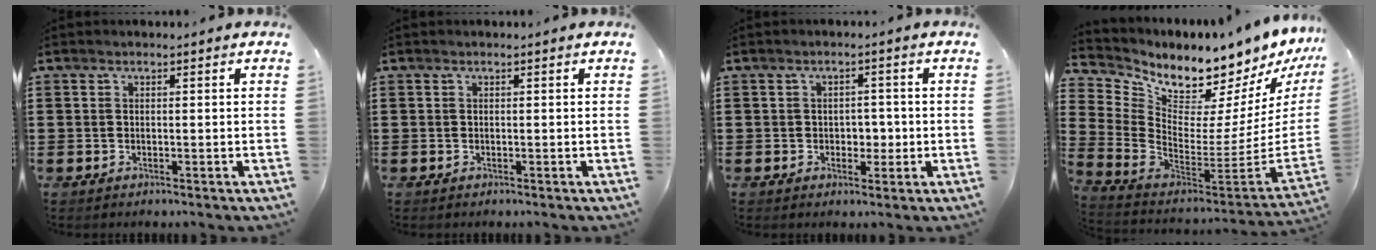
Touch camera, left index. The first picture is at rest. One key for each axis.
{"total": 0.0}
{"total": 2.6, "fx": -0.4, "fy": 2.0, "fz": 1.7, "tx": -0.030, "ty": 0.001, "tz": -0.014}
{"total": 6.9, "fx": 6.5, "fy": 1.6, "fz": 1.2, "tx": -0.065, "ty": -0.079, "tz": 0.107}